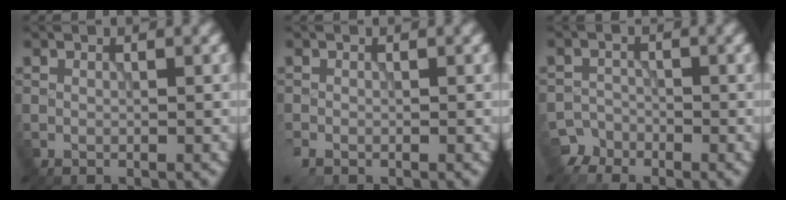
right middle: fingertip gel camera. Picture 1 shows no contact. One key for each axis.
{"total": 1.5, "fx": -0.8, "fy": 0.7, "fz": 1.0, "tx": -0.028, "ty": -0.009, "tz": -0.017}
{"total": 2.6, "fx": -2.3, "fy": 1.2, "fz": -0.4, "tx": 0.014, "ty": 0.005, "tz": -0.041}